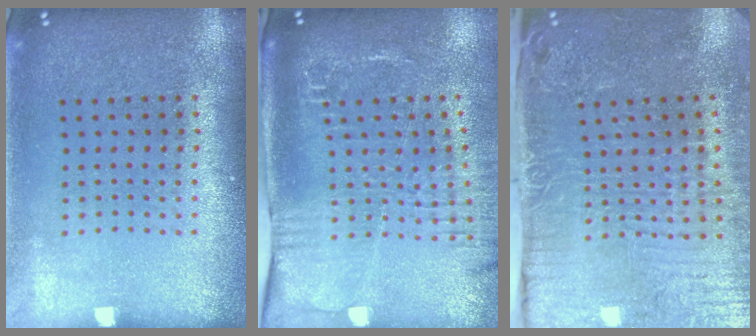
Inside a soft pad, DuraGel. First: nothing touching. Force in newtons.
{"total": 2.7, "press": 2.1, "slide": 1.6}
{"total": 5.2, "press": 4.3, "slide": 3.0}